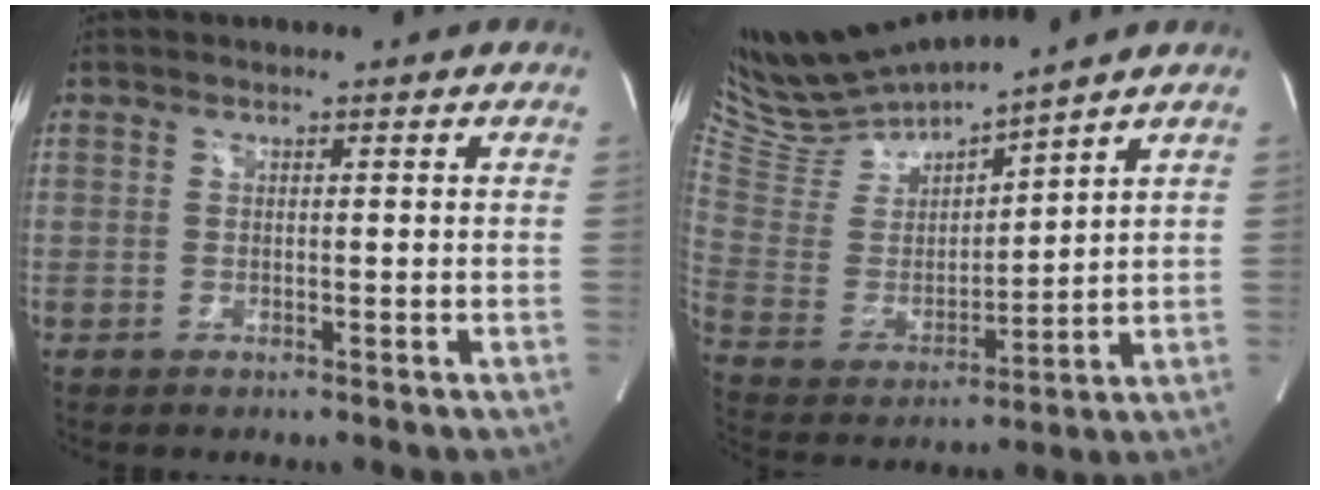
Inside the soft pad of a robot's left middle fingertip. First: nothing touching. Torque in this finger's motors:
{"motor_torque": [0.04, -0.04, -0.11, 0.01]}